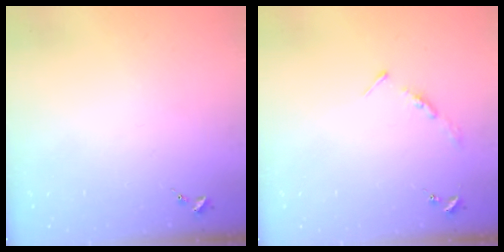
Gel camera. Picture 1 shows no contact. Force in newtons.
{"total": 3.5, "press": 3.5, "slide": 0.4}